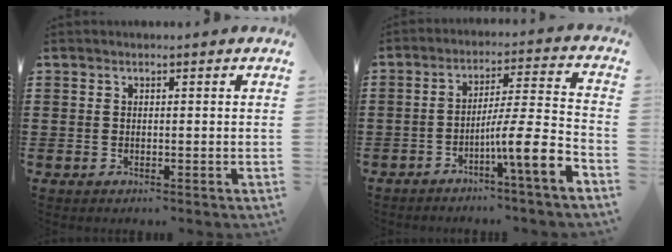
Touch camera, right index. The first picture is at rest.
{"total": 9.5, "force": [-4.8, 0.1, 8.1], "torque": [-0.131, -0.019, -0.092]}